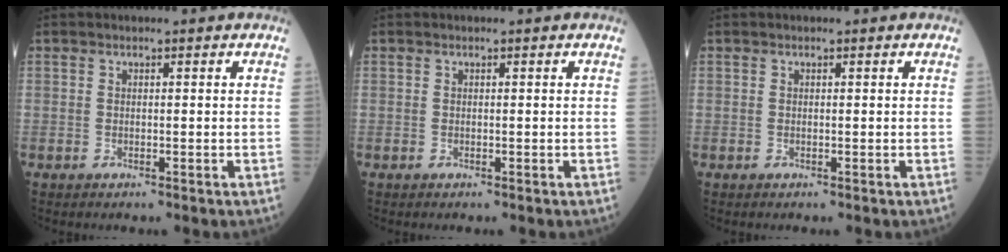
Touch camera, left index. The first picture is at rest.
{"total": 0.0}
{"total": 0.0}